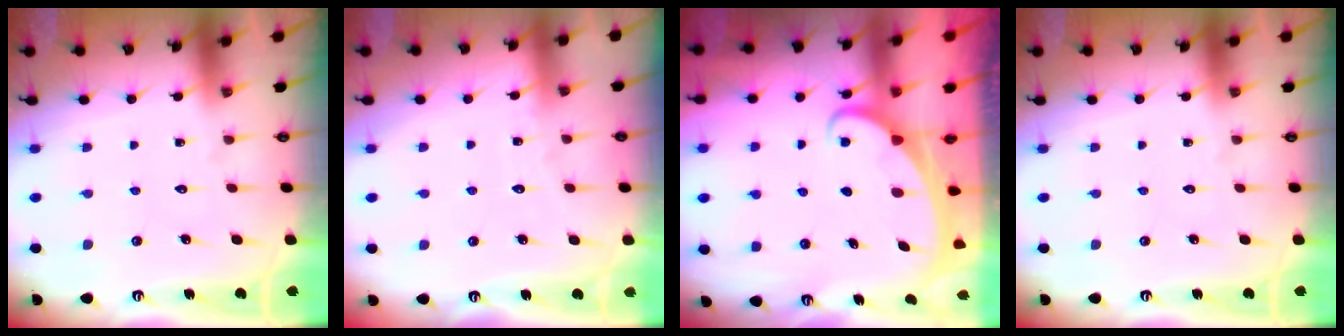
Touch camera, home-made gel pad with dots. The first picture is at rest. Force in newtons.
{"total": 3.6, "press": 3.6, "slide": 0.3}
{"total": 1.9, "press": 1.9, "slide": 0.1}
{"total": 0.0}